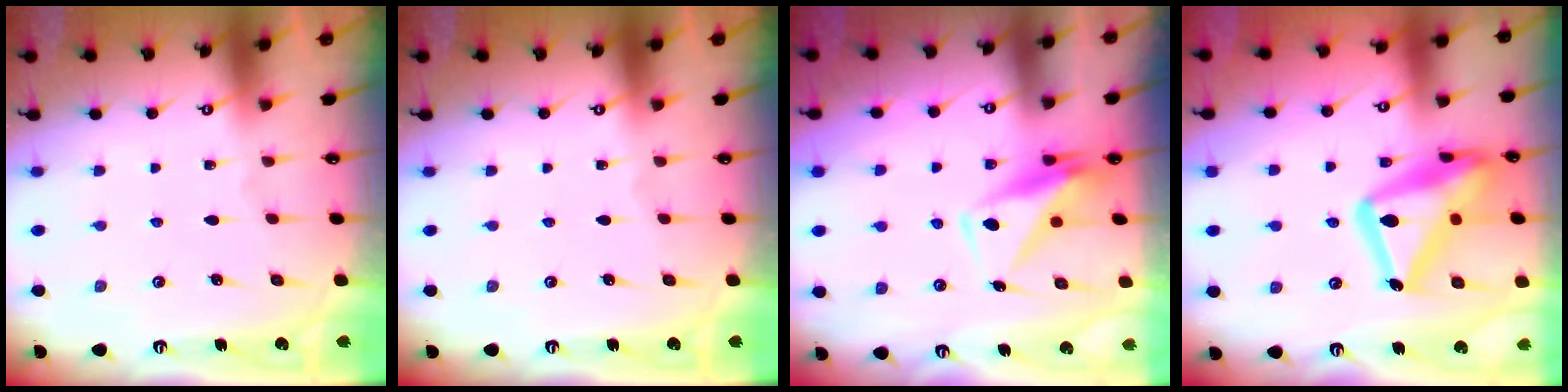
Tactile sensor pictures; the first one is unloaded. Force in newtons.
{"total": 0.0}
{"total": 9.4, "press": 9.3, "slide": 1.5}
{"total": 22.8, "press": 22.8, "slide": 1.7}